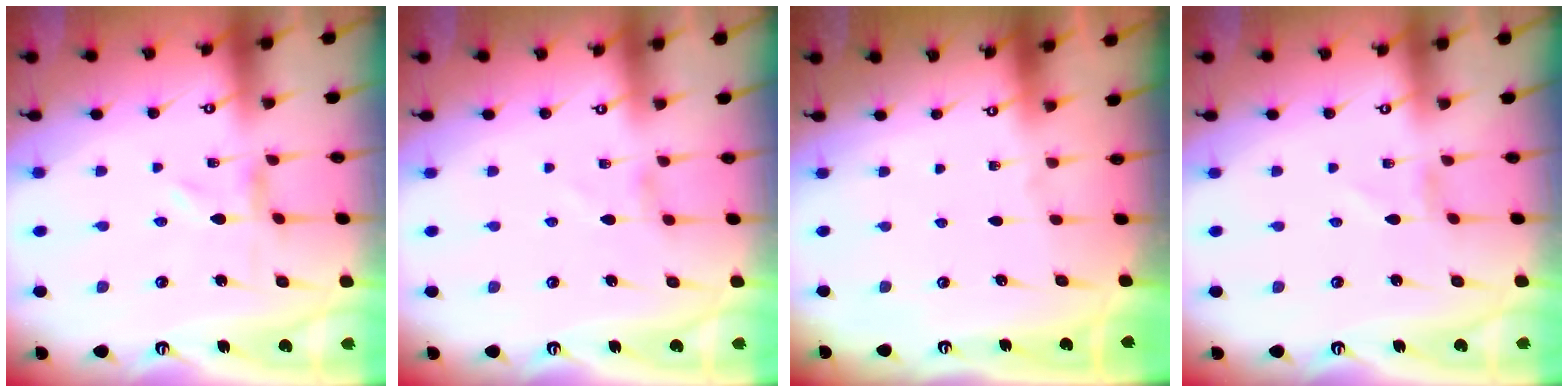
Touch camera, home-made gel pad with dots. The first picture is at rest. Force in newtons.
{"total": 0.8, "press": 0.8, "slide": 0.3}
{"total": 0.0}
{"total": 0.0}